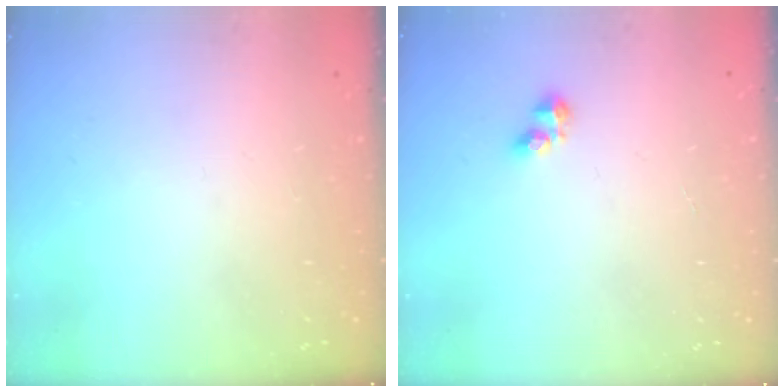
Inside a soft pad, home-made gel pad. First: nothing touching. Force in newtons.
{"total": 2.5, "press": 2.5, "slide": 0.5}